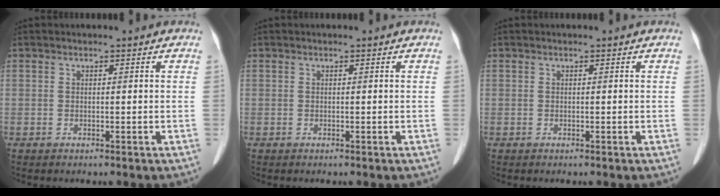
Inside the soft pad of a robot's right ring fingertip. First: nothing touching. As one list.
[{"total": 0.0}, {"total": 0.0}]